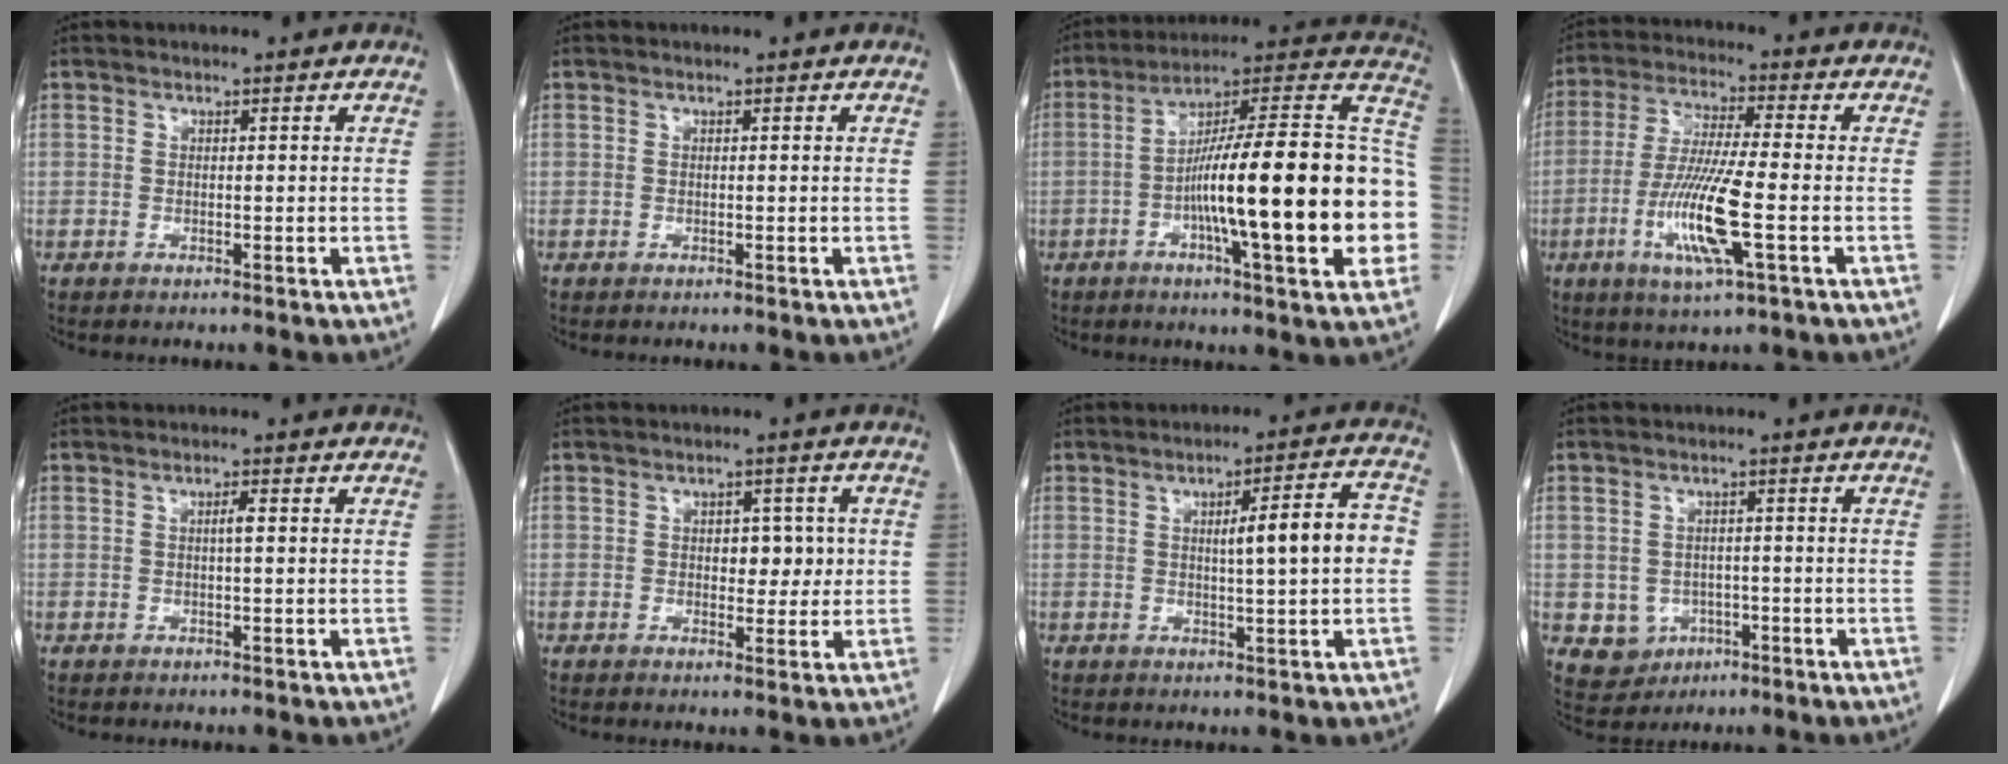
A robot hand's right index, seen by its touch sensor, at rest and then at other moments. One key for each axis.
{"total": 0.0}
{"total": 27.4, "fx": -4.2, "fy": 3.0, "fz": 26.9, "tx": -0.321, "ty": 0.021, "tz": -0.076}
{"total": 11.9, "fx": -3.5, "fy": 0.6, "fz": 11.3, "tx": -0.230, "ty": -0.017, "tz": -0.068}
{"total": 1.2, "fx": 0.1, "fy": 0.0, "fz": 1.2, "tx": -0.023, "ty": 0.003, "tz": 0.001}
{"total": 4.1, "fx": 0.4, "fy": 2.5, "fz": 3.1, "tx": -0.031, "ty": 0.007, "tz": 0.009}
{"total": 8.5, "fx": 0.4, "fy": 0.8, "fz": 8.5, "tx": -0.118, "ty": 0.019, "tz": 0.005}
{"total": 4.9, "fx": -1.3, "fy": 4.6, "fz": 1.1, "tx": -0.013, "ty": 0.006, "tz": -0.007}